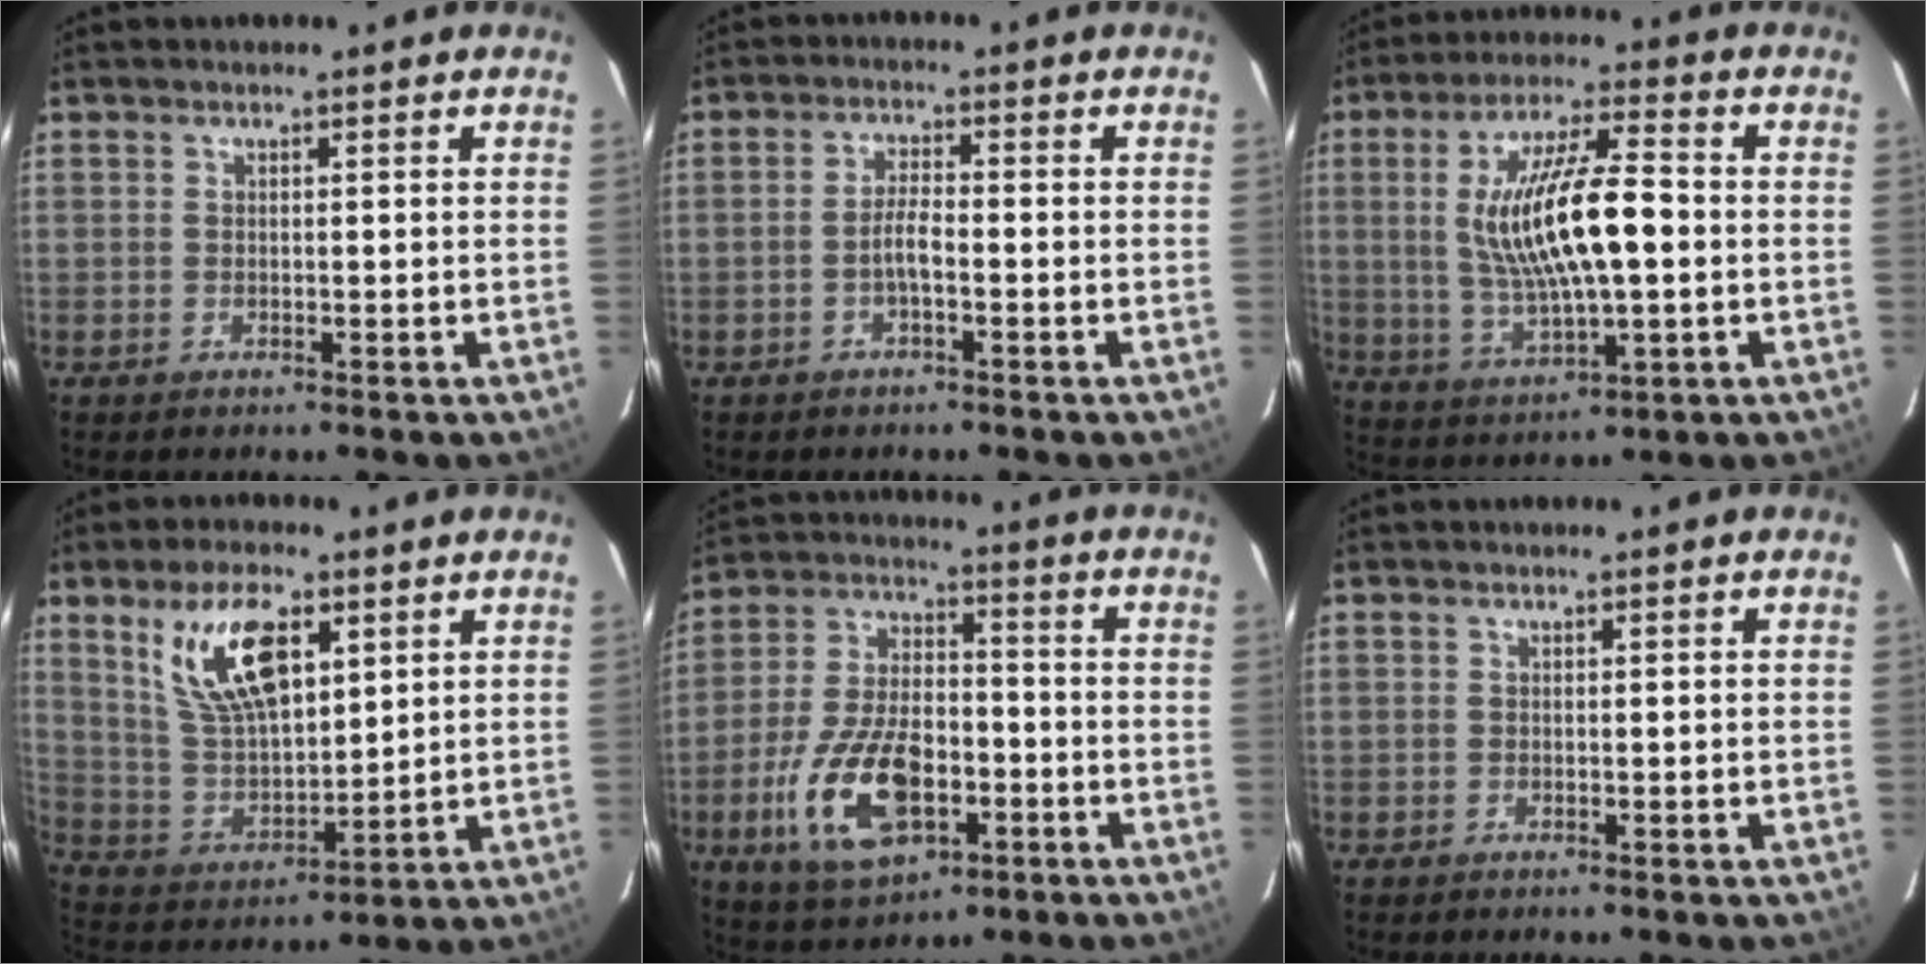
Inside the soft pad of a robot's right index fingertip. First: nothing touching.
{"total": 2.9, "force": [-1.3, 0.6, 2.5], "torque": [-0.052, 0.005, -0.025]}
{"total": 15.6, "force": [0.3, 4.4, 15.0], "torque": [-0.282, 0.001, 0.016]}
{"total": 14.1, "force": [6.8, 6.2, 10.7], "torque": [-0.200, 0.007, 0.141]}
{"total": 16.9, "force": [-6.2, 8.7, 13.1], "torque": [-0.277, -0.003, -0.100]}
{"total": 0.0}